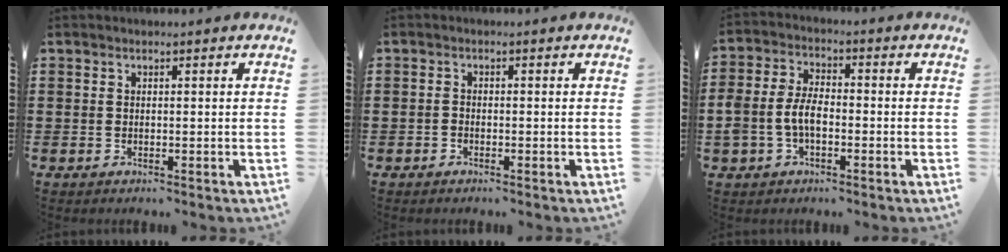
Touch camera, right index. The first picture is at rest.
{"total": 1.0, "force": [-1.0, 0.2, 0.0], "torque": [-0.002, 0.000, -0.021]}
{"total": 5.3, "force": [-1.5, 3.2, 3.9], "torque": [-0.100, -0.001, -0.034]}